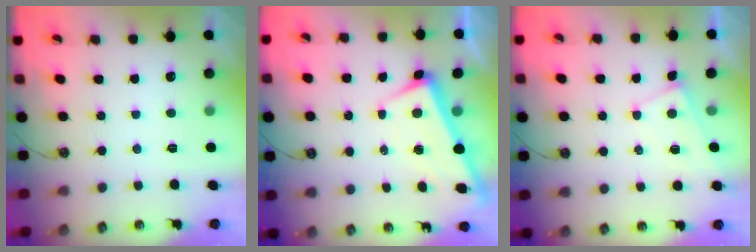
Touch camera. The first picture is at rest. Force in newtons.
{"total": 1.9, "press": 1.8, "slide": 0.6}
{"total": 0.6, "press": 0.6, "slide": 0.2}